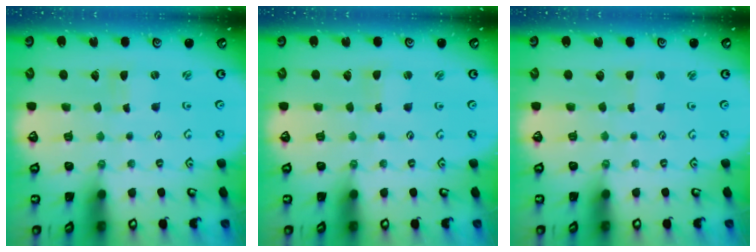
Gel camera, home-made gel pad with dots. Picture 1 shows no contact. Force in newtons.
{"total": 0.8, "press": 0.8, "slide": 0.0}
{"total": 0.8, "press": 0.7, "slide": 0.3}